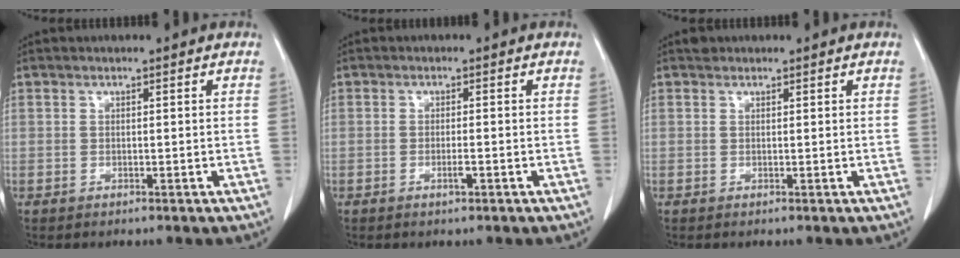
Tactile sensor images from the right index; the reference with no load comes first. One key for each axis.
{"total": 1.4, "fx": -0.6, "fy": 0.2, "fz": 1.3, "tx": -0.025, "ty": -0.002, "tz": -0.011}
{"total": 0.7, "fx": 0.6, "fy": 0.4, "fz": 0.0, "tx": -0.004, "ty": 0.007, "tz": 0.009}